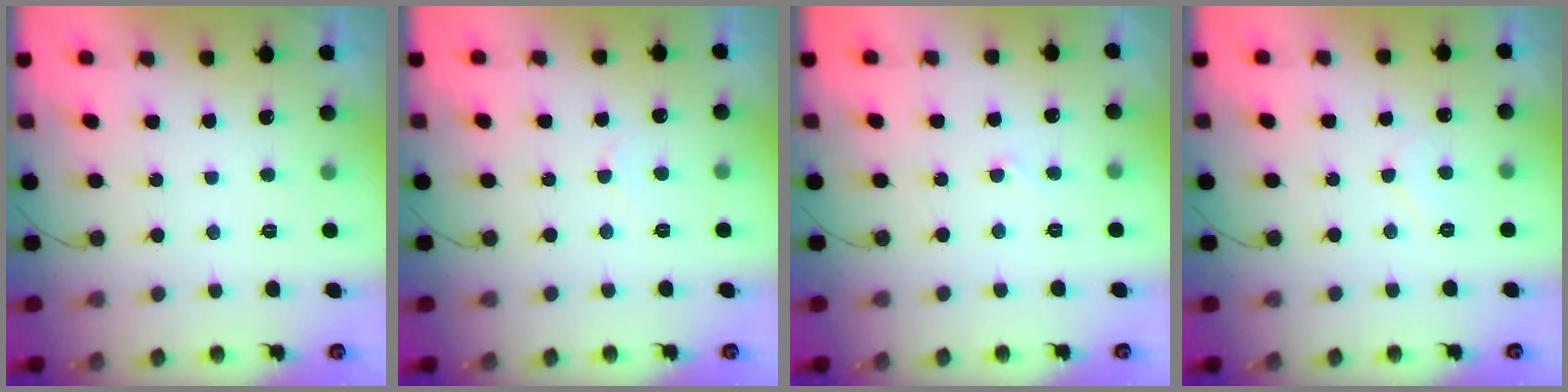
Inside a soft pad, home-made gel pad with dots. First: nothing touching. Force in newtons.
{"total": 3.0, "press": 3.0, "slide": 0.4}
{"total": 2.8, "press": 2.8, "slide": 0.2}
{"total": 5.2, "press": 5.2, "slide": 0.5}